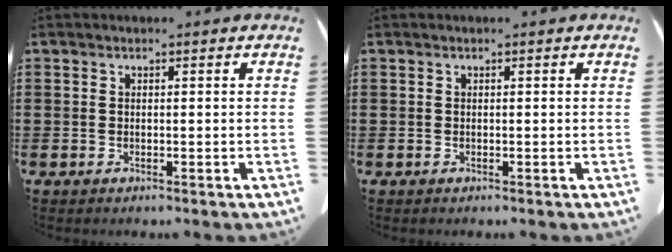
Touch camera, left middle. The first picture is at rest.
{"total": 0.0}